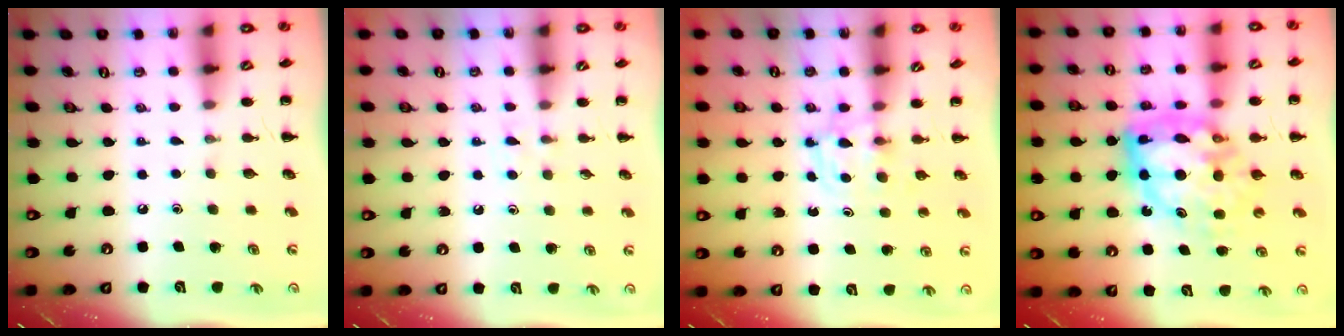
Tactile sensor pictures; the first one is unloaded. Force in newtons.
{"total": 3.1, "press": 2.9, "slide": 1.2}
{"total": 2.9, "press": 2.6, "slide": 1.2}
{"total": 14.9, "press": 14.4, "slide": 3.8}